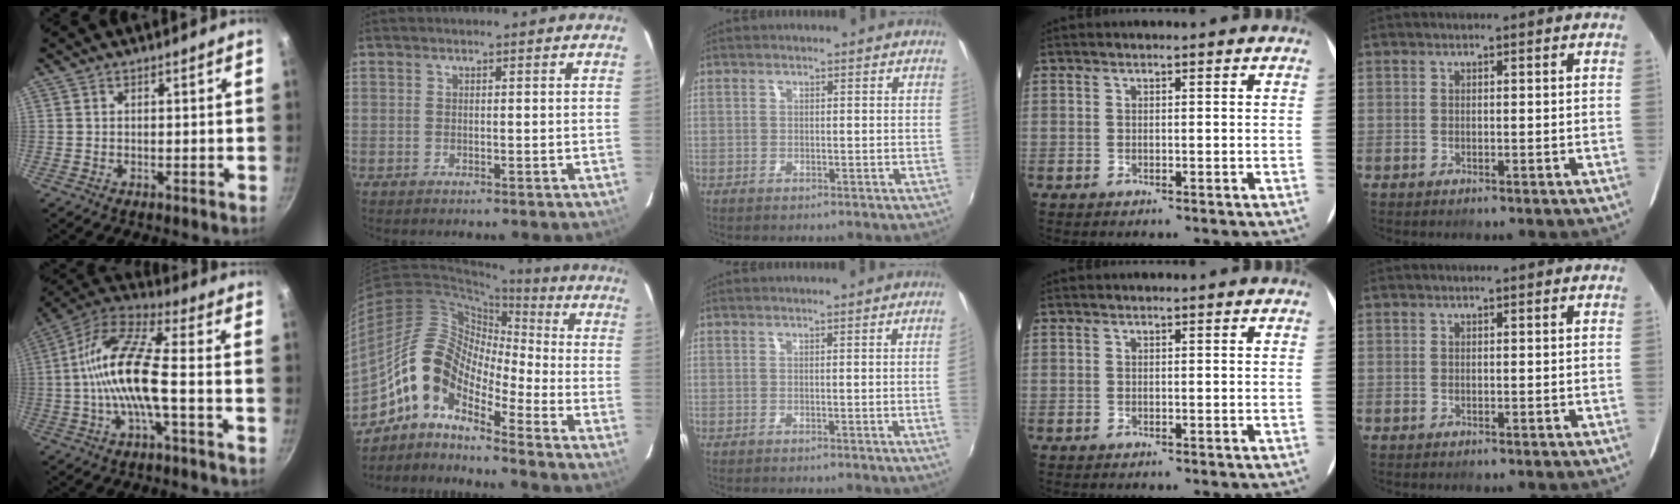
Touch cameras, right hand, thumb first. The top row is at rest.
{"thumb": {"total": 14.9, "force": [-2.1, 4.3, 14.1], "torque": [-0.277, 0.038, -0.057]}, "index": {"total": 11.2, "force": [-7.3, 4.8, 7.0], "torque": [-0.116, 0.021, -0.158]}, "middle": {"total": 2.2, "force": [0.0, -1.4, 1.7], "torque": [-0.018, -0.013, 0.003]}}